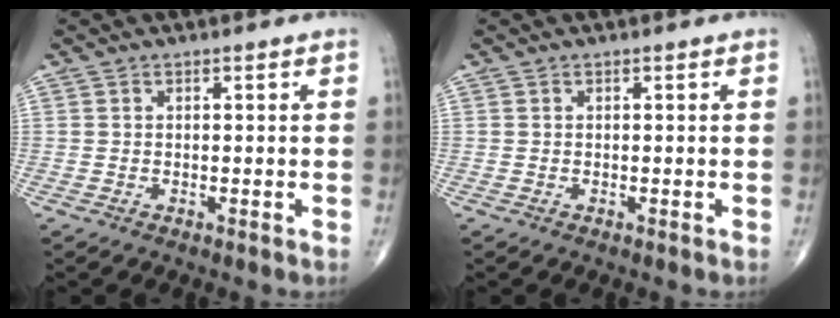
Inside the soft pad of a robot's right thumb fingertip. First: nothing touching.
{"total": 0.0}